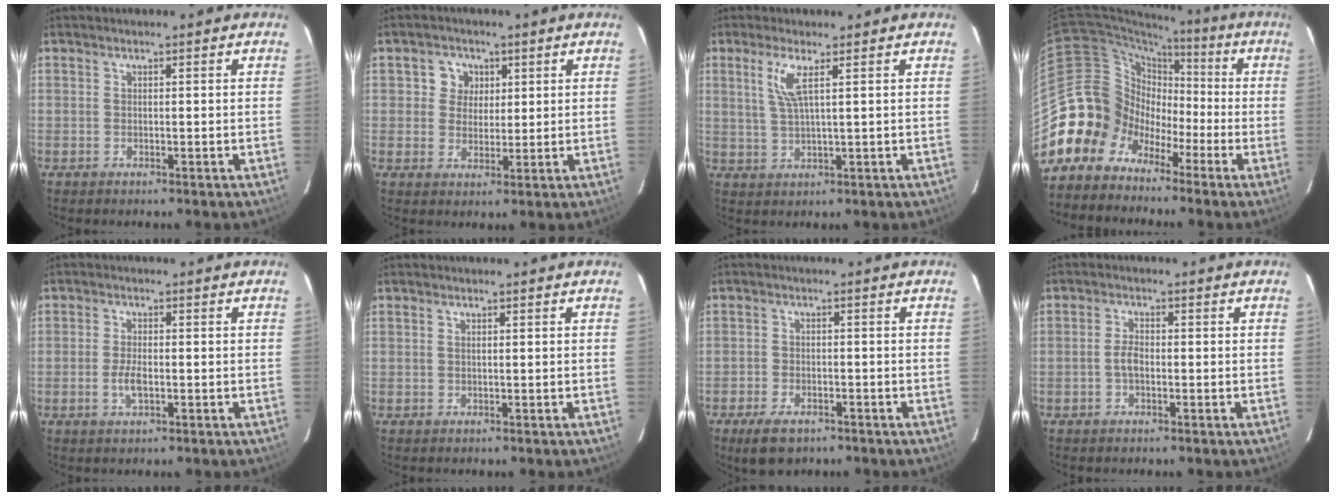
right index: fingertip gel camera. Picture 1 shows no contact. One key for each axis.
{"total": 4.6, "fx": 1.4, "fy": 4.3, "fz": 0.9, "tx": -0.006, "ty": 0.013, "tz": 0.023}
{"total": 4.5, "fx": 1.9, "fy": 0.2, "fz": 4.1, "tx": -0.084, "ty": -0.002, "tz": 0.042}
{"total": 12.7, "fx": -6.8, "fy": 10.6, "fz": 1.4, "tx": -0.056, "ty": 0.049, "tz": -0.135}
{"total": 3.3, "fx": -1.0, "fy": 1.3, "fz": 2.8, "tx": -0.059, "ty": -0.002, "tz": -0.018}
{"total": 0.0}
{"total": 6.4, "fx": -4.5, "fy": 3.3, "fz": 3.3, "tx": -0.084, "ty": -0.011, "tz": -0.072}
{"total": 2.4, "fx": -0.7, "fy": 1.2, "fz": 2.0, "tx": -0.043, "ty": 0.004, "tz": -0.012}